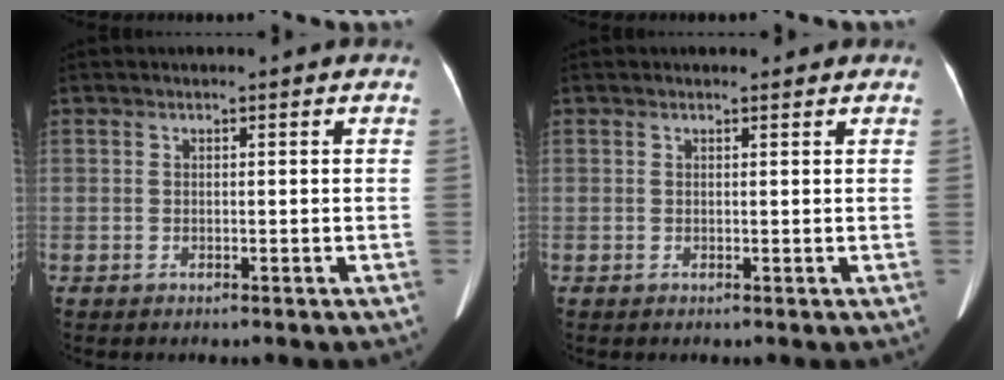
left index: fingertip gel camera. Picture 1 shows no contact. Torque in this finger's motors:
{"motor_torque": [0.31, -0.17, 0.00, -0.01]}